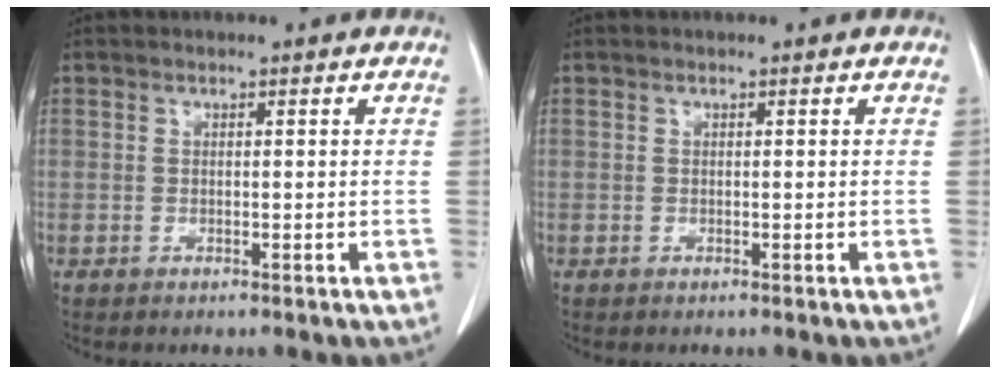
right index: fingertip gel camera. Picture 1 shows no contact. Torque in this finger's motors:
{"motor_torque": [-0.02, 0.04, -0.02, -0.01]}